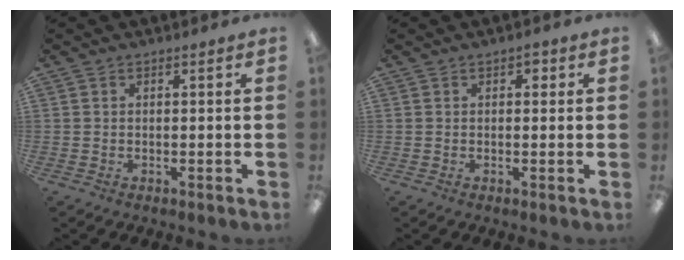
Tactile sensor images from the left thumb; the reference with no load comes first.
{"total": 1.7, "force": [0.8, 1.1, 1.0], "torque": [-0.012, 0.001, 0.012]}